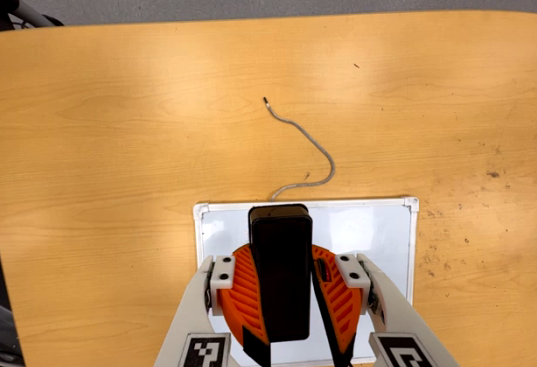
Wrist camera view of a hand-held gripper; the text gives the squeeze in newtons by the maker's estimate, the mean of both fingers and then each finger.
{"total": 10.7, "left": 9.9, "right": 11.5}